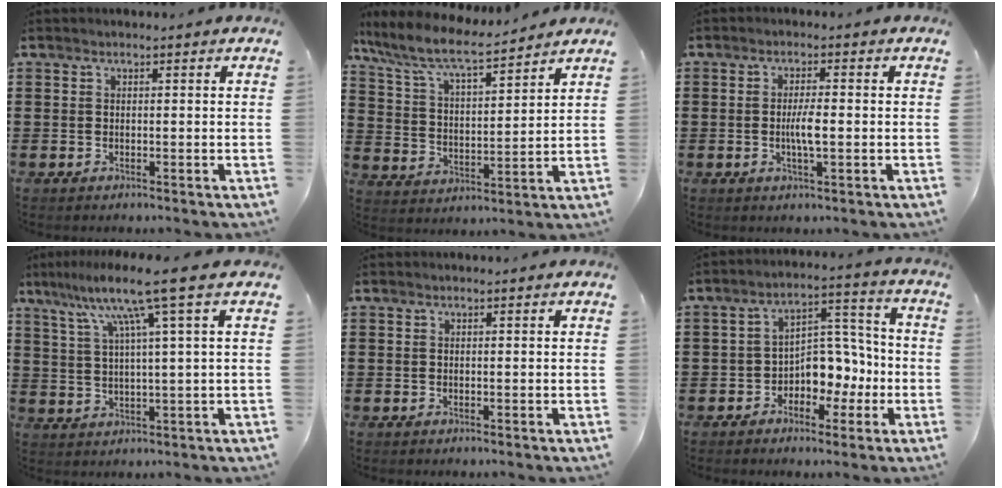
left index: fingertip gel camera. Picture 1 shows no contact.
{"total": 7.9, "force": [6.8, 0.9, 3.9], "torque": [-0.104, -0.037, 0.114]}
{"total": 3.6, "force": [-0.4, 0.6, 3.6], "torque": [-0.070, -0.003, -0.011]}
{"total": 9.7, "force": [5.1, -0.8, 8.2], "torque": [-0.172, -0.009, 0.080]}
{"total": 0.0}
{"total": 6.2, "force": [-2.1, 4.8, 3.3], "torque": [-0.069, 0.010, -0.041]}